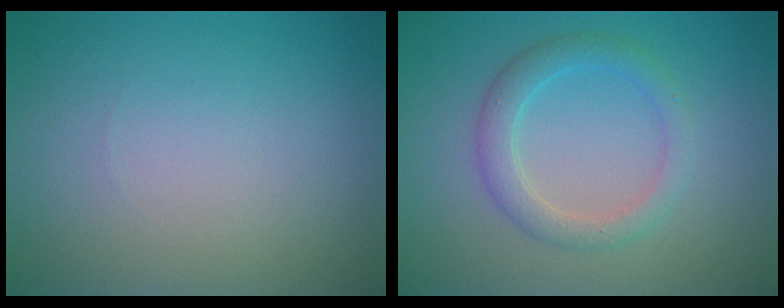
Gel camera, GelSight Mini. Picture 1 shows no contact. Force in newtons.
{"total": 2.8, "press": 2.8, "slide": 0.1}